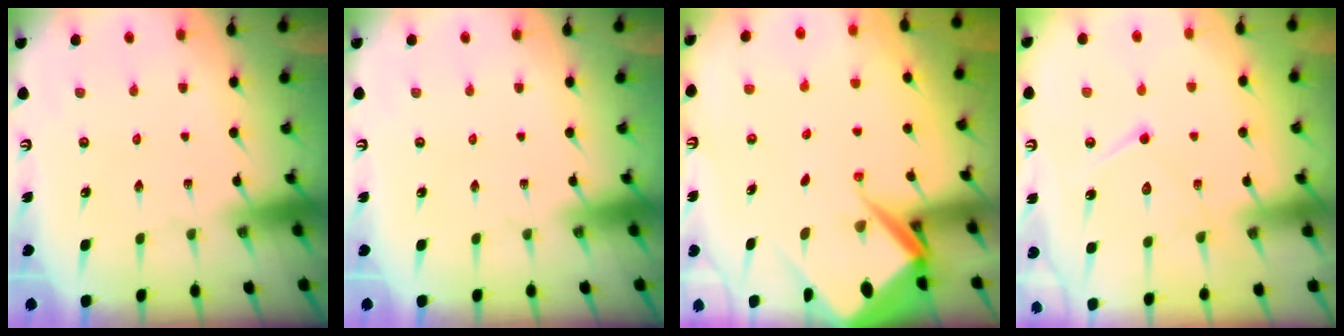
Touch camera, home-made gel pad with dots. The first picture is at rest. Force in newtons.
{"total": 0.0}
{"total": 9.3, "press": 9.2, "slide": 1.0}
{"total": 13.2, "press": 13.1, "slide": 1.1}